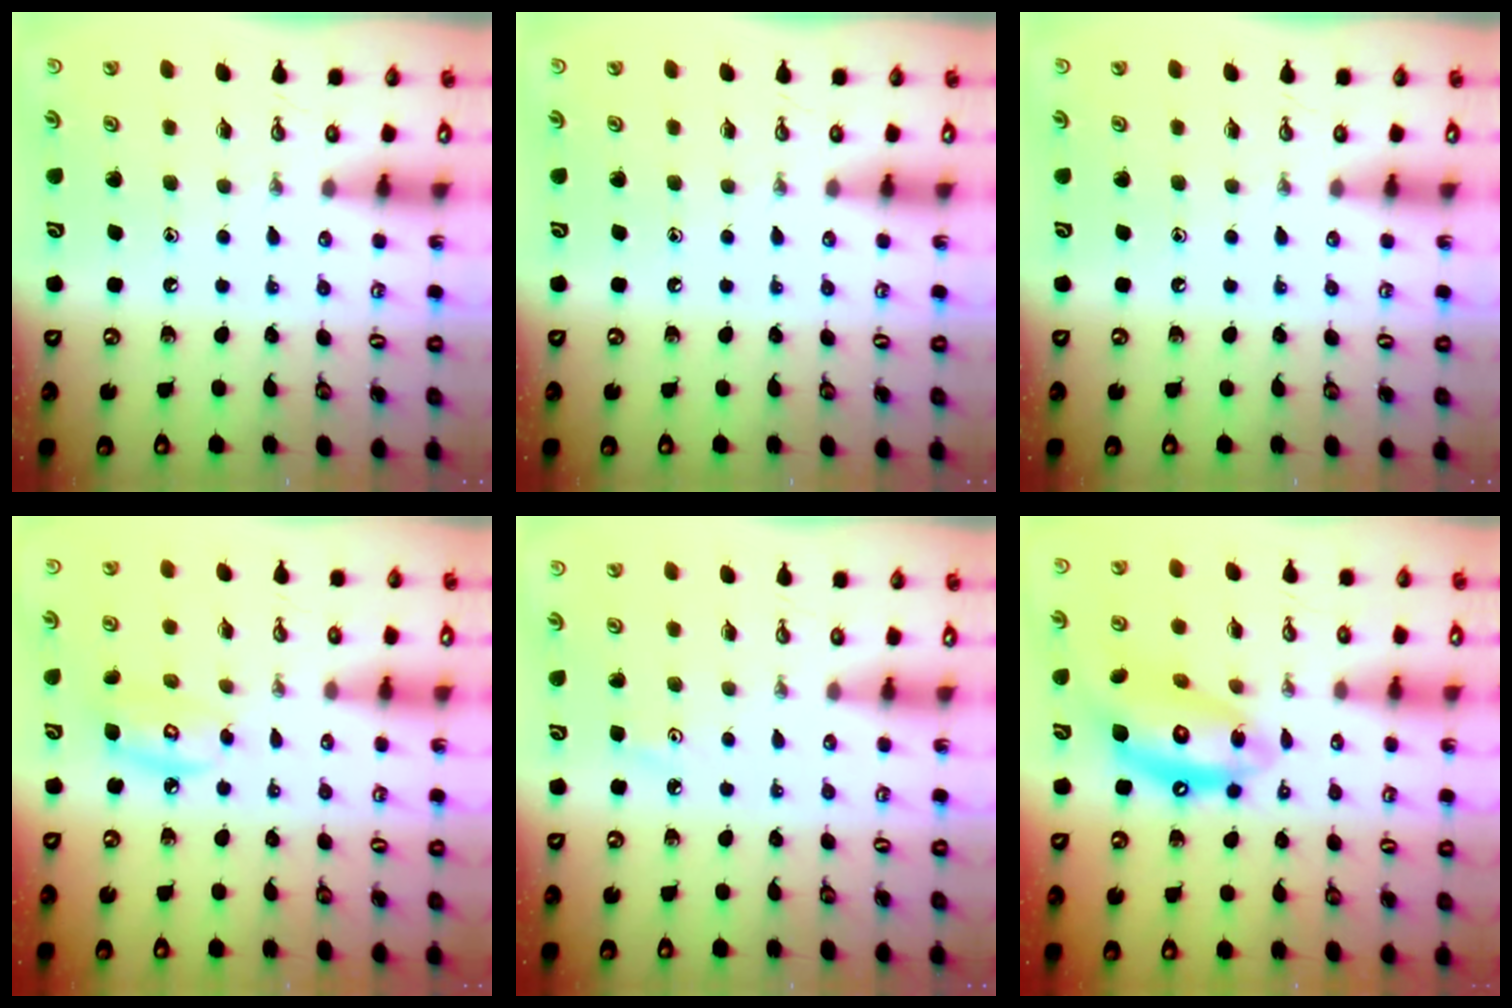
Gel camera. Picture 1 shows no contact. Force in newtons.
{"total": 0.0}
{"total": 0.0}
{"total": 6.6, "press": 6.6, "slide": 0.3}
{"total": 2.6, "press": 2.6, "slide": 0.5}
{"total": 14.7, "press": 14.6, "slide": 1.4}